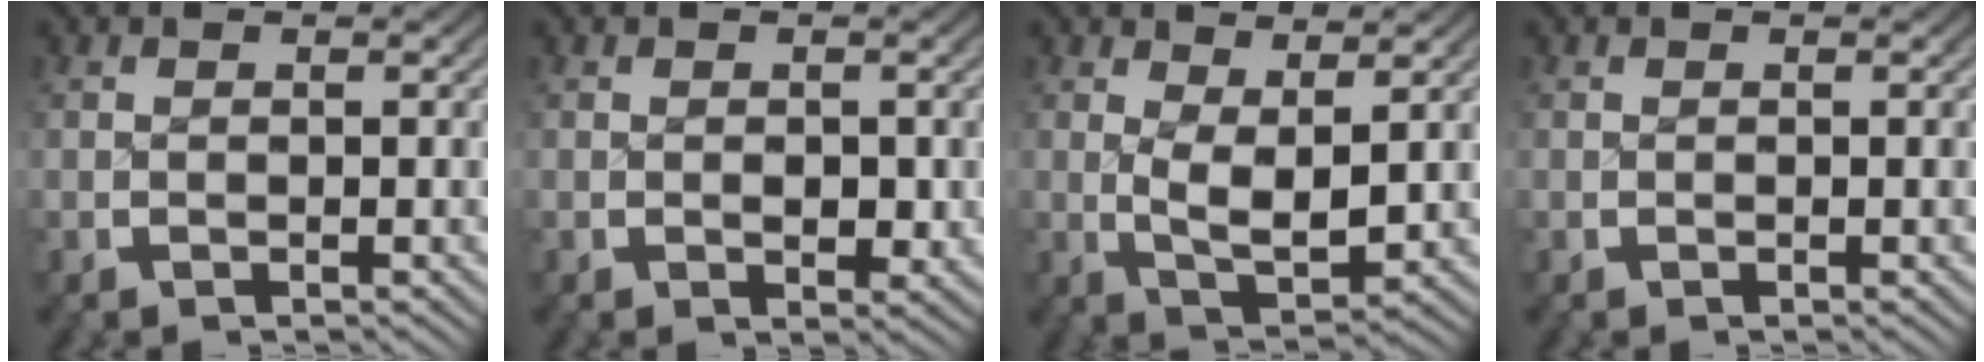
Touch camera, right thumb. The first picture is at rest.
{"total": 1.7, "force": [0.1, 1.2, 1.3], "torque": [-0.019, -0.009, 0.006]}
{"total": 4.5, "force": [1.0, 2.5, 3.7], "torque": [-0.073, -0.020, 0.024]}
{"total": 0.0}